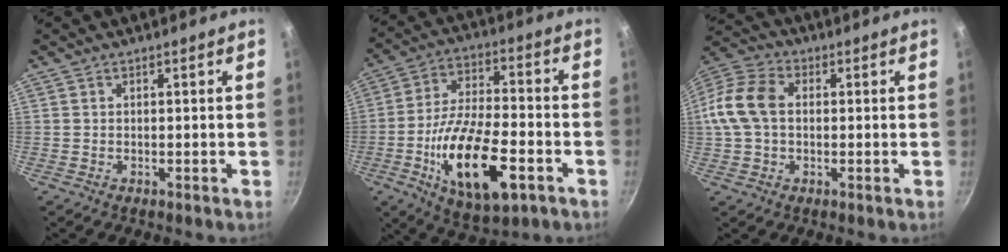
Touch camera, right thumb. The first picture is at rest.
{"total": 19.7, "force": [-6.8, 8.4, 16.4], "torque": [-0.284, 0.025, -0.114]}
{"total": 11.4, "force": [0.7, 7.9, 8.2], "torque": [-0.153, 0.027, -0.003]}